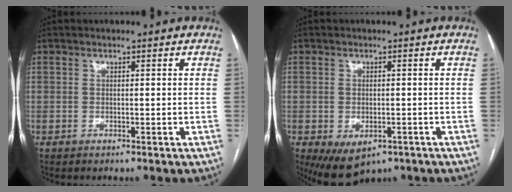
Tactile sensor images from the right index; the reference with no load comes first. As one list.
[{"total": 6.9, "force": [-3.6, 4.1, 4.2], "torque": [-0.065, -0.005, -0.043]}]